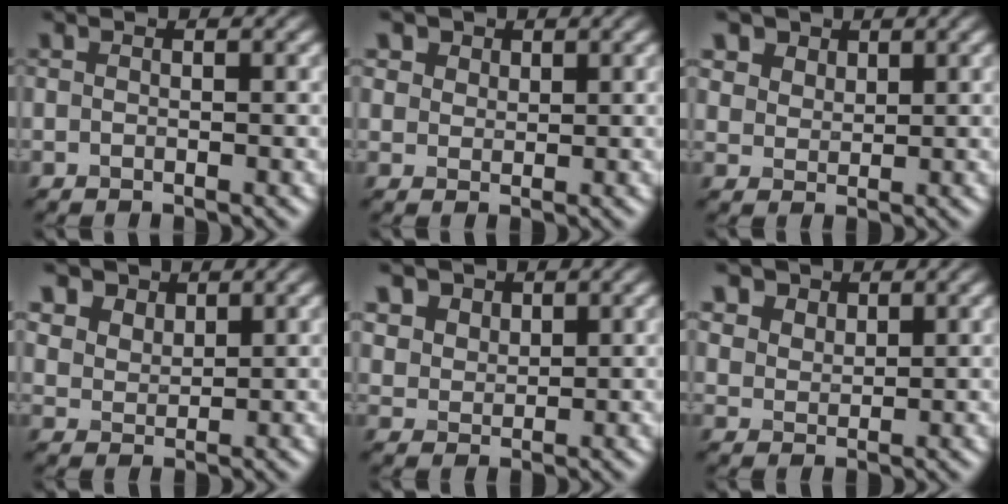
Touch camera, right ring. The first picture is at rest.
{"total": 1.4, "force": [1.2, 0.4, -0.6], "torque": [-0.021, 0.000, 0.035]}
{"total": 3.0, "force": [2.7, 1.3, 0.1], "torque": [-0.054, 0.003, 0.077]}
{"total": 3.3, "force": [3.1, 1.1, 0.0], "torque": [-0.053, 0.004, 0.086]}
{"total": 2.5, "force": [2.2, 1.1, -0.2], "torque": [-0.050, 0.004, 0.074]}
{"total": 2.6, "force": [2.4, 0.8, -0.3], "torque": [-0.043, 0.001, 0.076]}